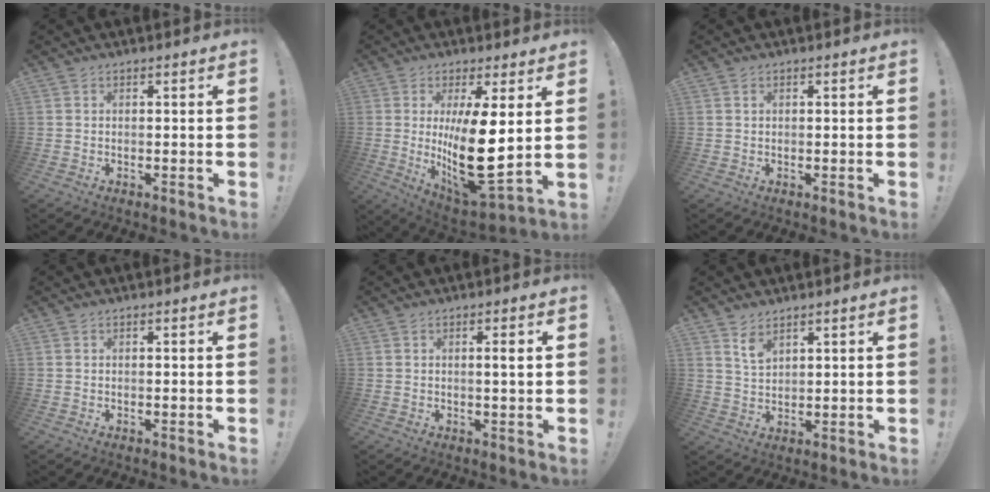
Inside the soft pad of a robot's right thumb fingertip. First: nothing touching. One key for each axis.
{"total": 19.2, "fx": 2.2, "fy": 6.9, "fz": 17.8, "tx": -0.295, "ty": -0.044, "tz": 0.045}
{"total": 0.6, "fx": 0.3, "fy": 0.4, "fz": 0.2, "tx": -0.006, "ty": 0.003, "tz": 0.006}
{"total": 0.0}
{"total": 3.2, "fx": 0.6, "fy": -0.2, "fz": 3.2, "tx": -0.053, "ty": -0.003, "tz": 0.005}
{"total": 5.4, "fx": 4.0, "fy": 2.8, "fz": 2.5, "tx": -0.037, "ty": -0.026, "tz": 0.071}